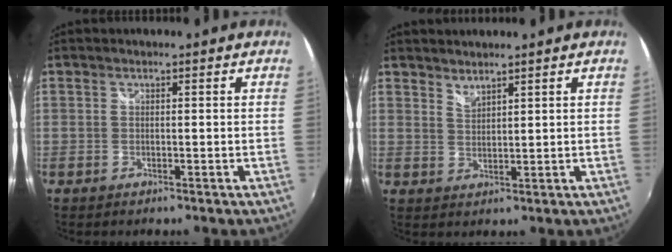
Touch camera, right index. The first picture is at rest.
{"total": 2.3, "force": [2.2, 0.2, 0.5], "torque": [-0.006, -0.001, 0.040]}